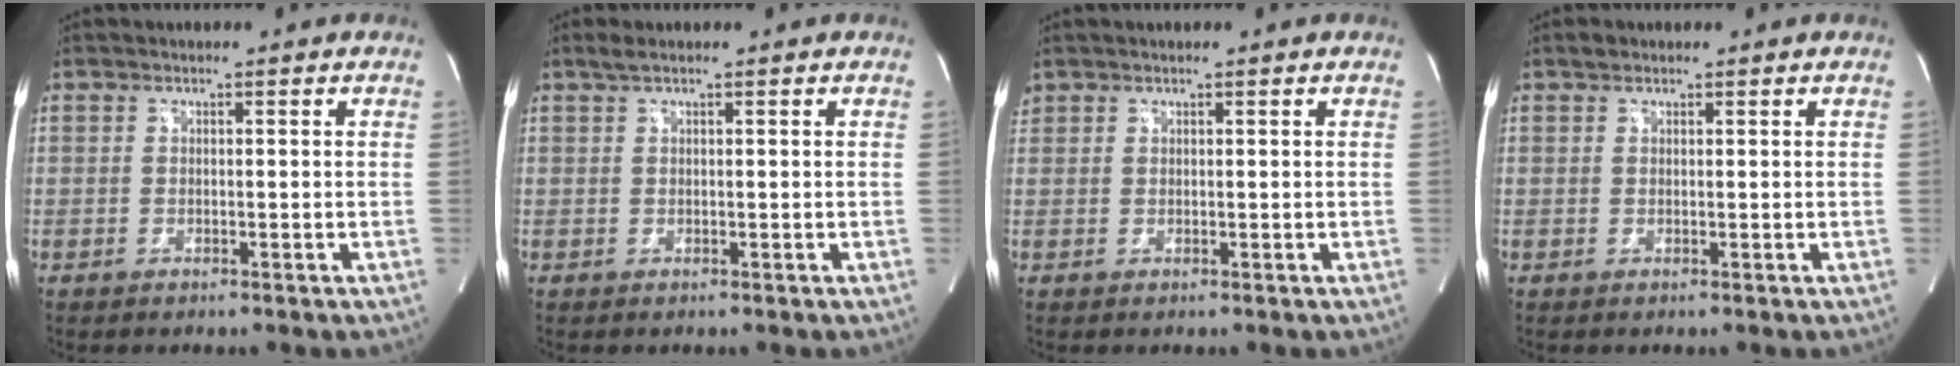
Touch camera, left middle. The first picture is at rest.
{"total": 1.4, "force": [1.0, -0.1, 0.9], "torque": [-0.028, 0.010, 0.023]}
{"total": 0.9, "force": [0.8, 0.5, 0.0], "torque": [-0.002, 0.012, 0.015]}
{"total": 1.0, "force": [0.9, 0.5, 0.3], "torque": [-0.010, 0.007, 0.014]}